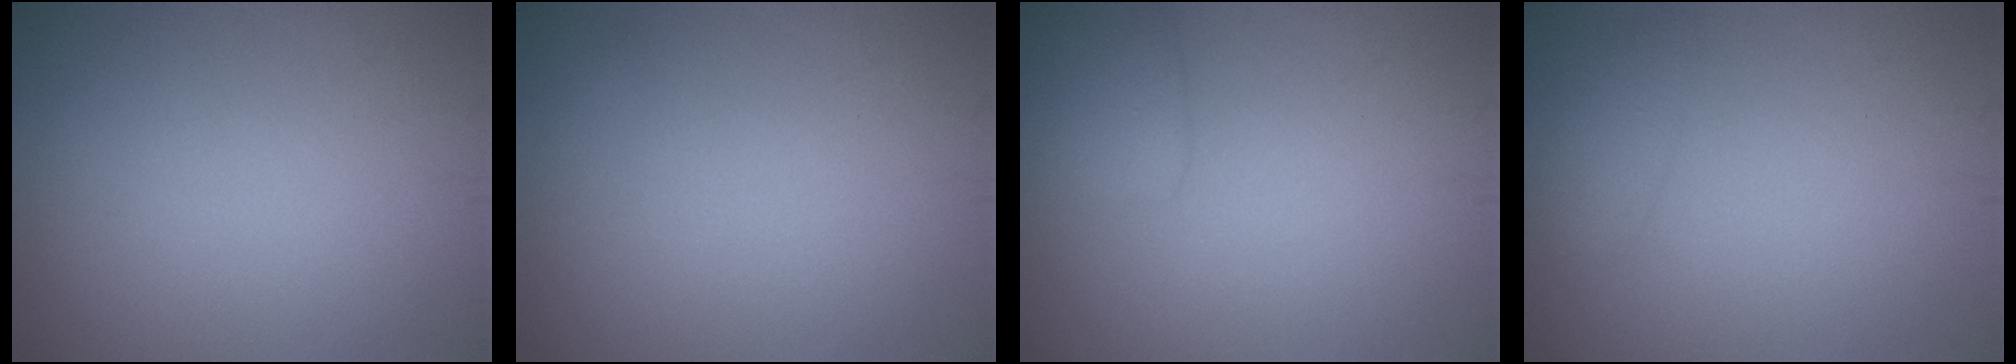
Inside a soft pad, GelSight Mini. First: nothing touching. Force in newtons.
{"total": 0.0}
{"total": 2.0, "press": 1.9, "slide": 0.1}
{"total": 1.3, "press": 1.3, "slide": 0.1}